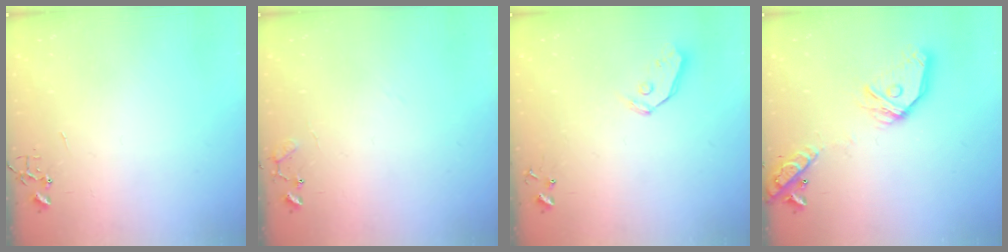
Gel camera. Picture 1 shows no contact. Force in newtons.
{"total": 8.6, "press": 8.6, "slide": 0.5}
{"total": 6.3, "press": 6.3, "slide": 0.7}
{"total": 17.7, "press": 17.5, "slide": 2.5}